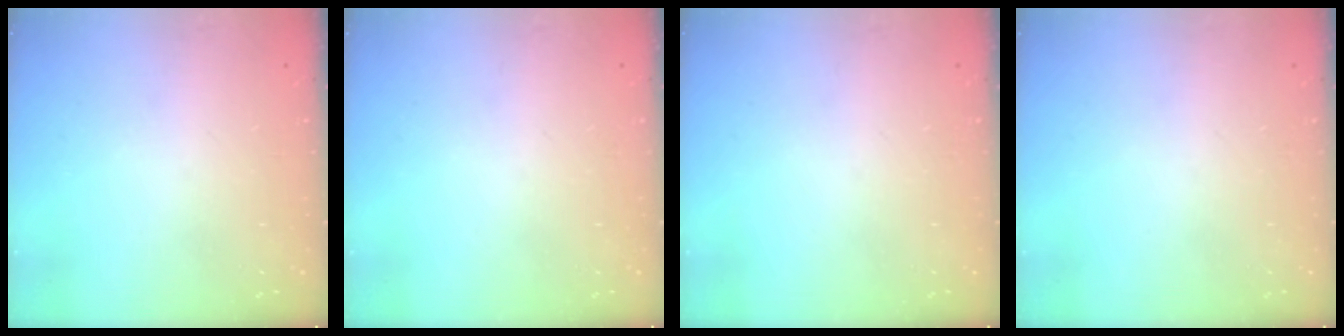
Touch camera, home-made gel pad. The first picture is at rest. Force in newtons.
{"total": 0.0}
{"total": 0.0}
{"total": 0.0}